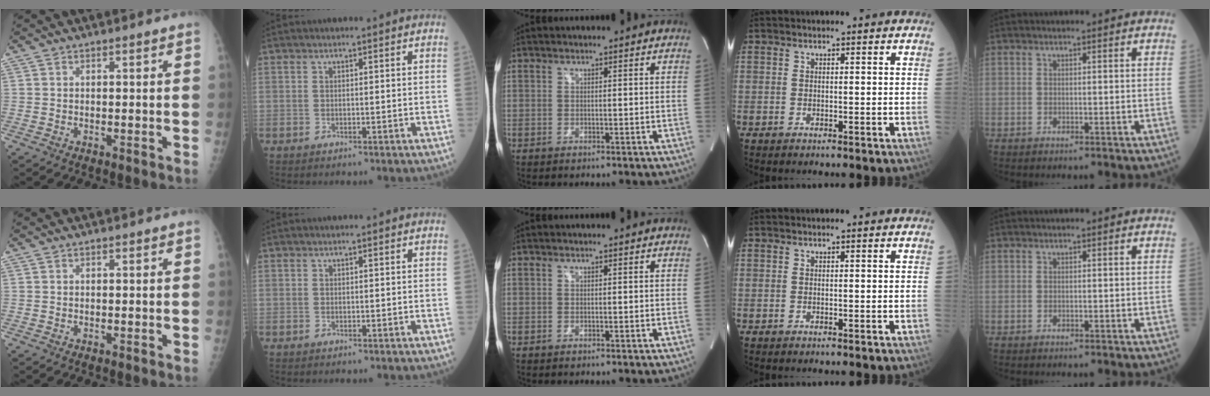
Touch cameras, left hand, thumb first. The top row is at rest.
{}